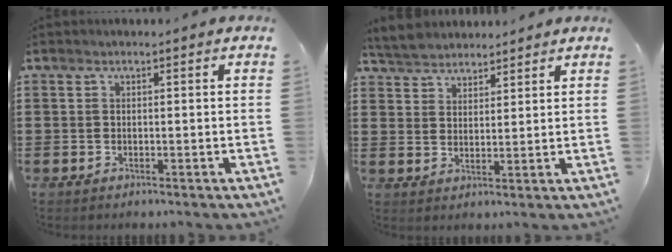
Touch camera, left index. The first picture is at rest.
{"total": 4.5, "force": [4.3, 1.4, 0.4], "torque": [-0.025, -0.006, 0.080]}